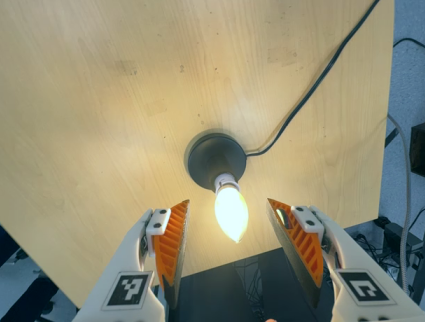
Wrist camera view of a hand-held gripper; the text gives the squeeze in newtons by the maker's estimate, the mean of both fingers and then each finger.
{"total": 0.0}